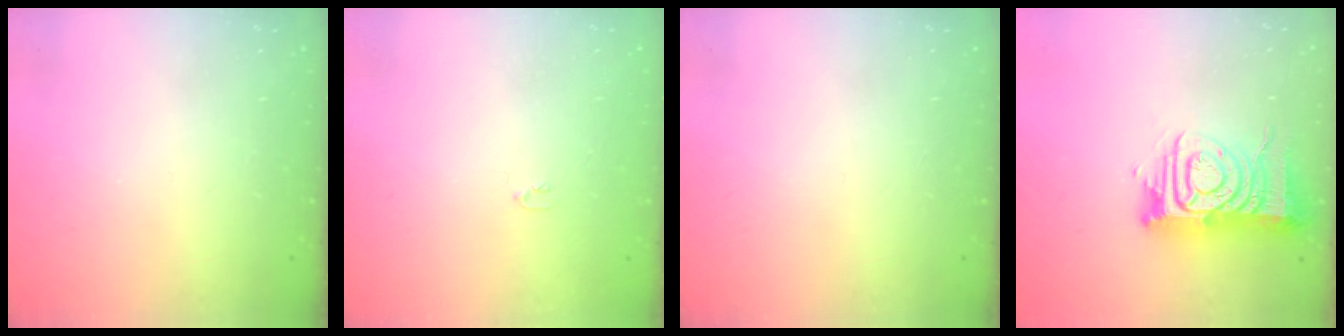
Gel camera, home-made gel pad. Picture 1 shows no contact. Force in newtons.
{"total": 2.9, "press": 2.9, "slide": 0.4}
{"total": 0.0}
{"total": 12.7, "press": 12.6, "slide": 1.4}